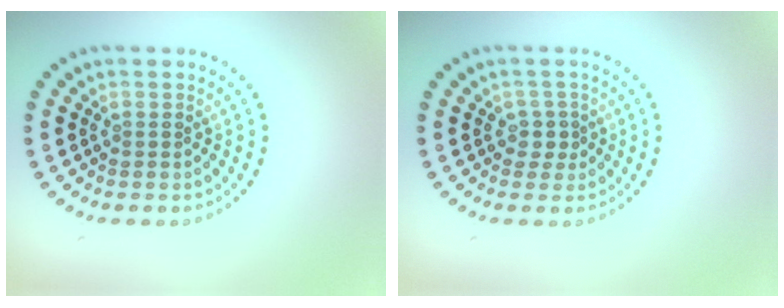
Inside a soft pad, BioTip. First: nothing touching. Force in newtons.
{"total": 1.5, "press": 1.1, "slide": 1.0}